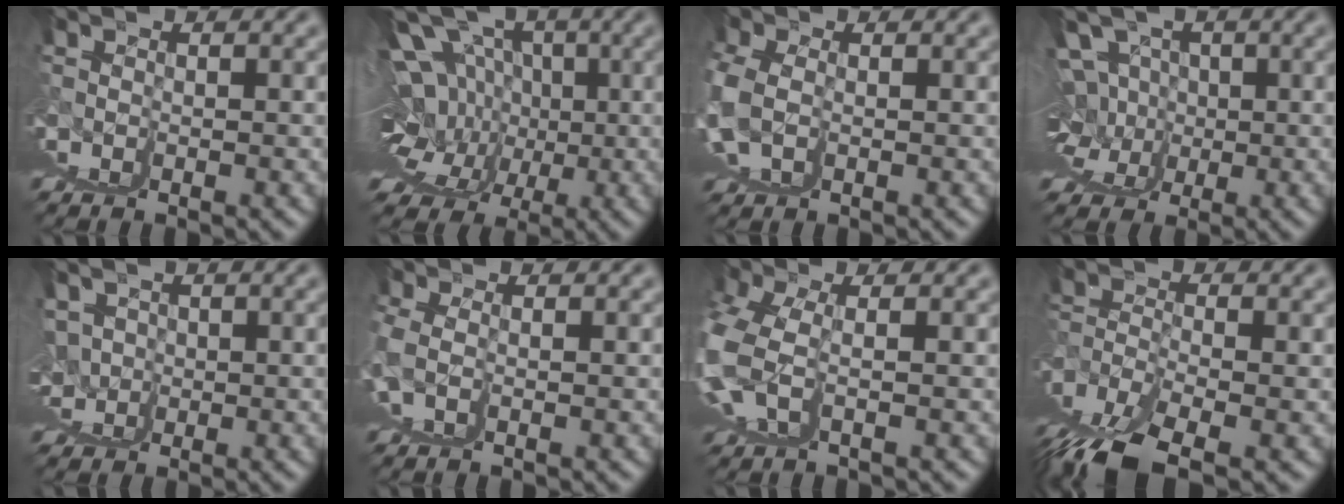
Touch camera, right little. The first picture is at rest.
{"total": 11.6, "force": [3.9, 6.1, 9.1], "torque": [-0.112, -0.005, 0.072]}
{"total": 3.1, "force": [1.3, 2.7, 0.7], "torque": [-0.025, -0.005, 0.022]}
{"total": 3.2, "force": [1.9, 1.5, 2.2], "torque": [-0.023, -0.024, 0.050]}
{"total": 4.2, "force": [2.4, 2.6, 2.3], "torque": [-0.036, -0.019, 0.047]}
{"total": 1.8, "force": [1.2, 1.2, 0.1], "torque": [-0.027, -0.007, 0.023]}
{"total": 0.9, "force": [0.1, 0.5, 0.7], "torque": [-0.037, -0.016, 0.015]}
{"total": 4.1, "force": [1.0, -2.0, 3.4], "torque": [-0.054, 0.003, 0.034]}